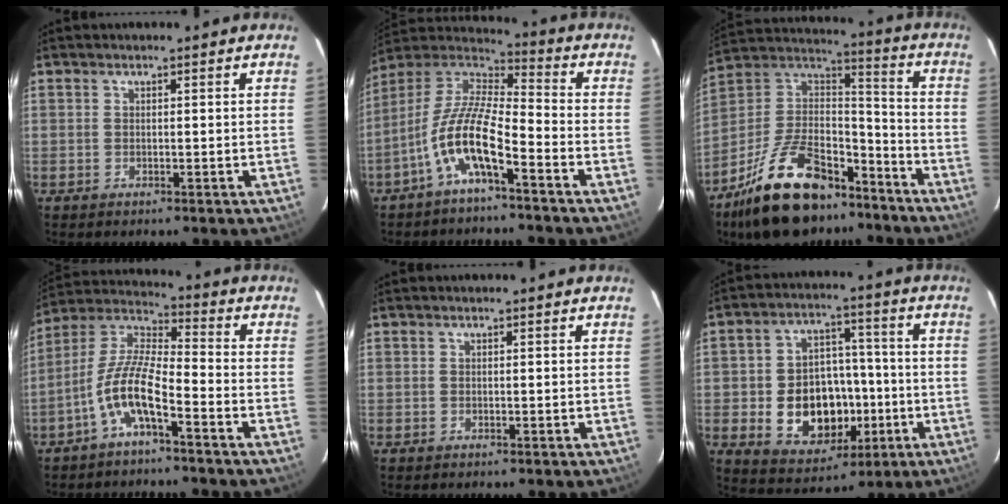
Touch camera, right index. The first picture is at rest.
{"total": 12.1, "force": [-5.9, 3.0, 10.1], "torque": [-0.204, 0.004, -0.116]}
{"total": 24.7, "force": [-16.9, 11.4, 13.9], "torque": [-0.278, 0.024, -0.269]}
{"total": 9.7, "force": [-5.0, 2.2, 8.0], "torque": [-0.176, 0.010, -0.096]}
{"total": 0.0}
{"total": 14.8, "force": [-3.5, 10.9, 9.5], "torque": [-0.200, 0.019, -0.032]}